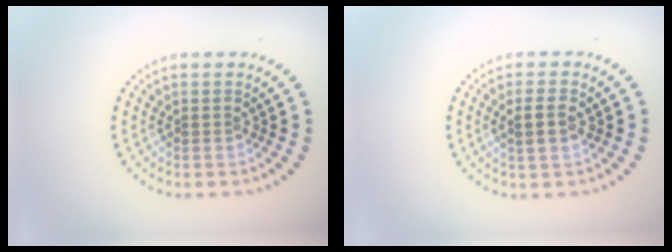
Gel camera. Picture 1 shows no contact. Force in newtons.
{"total": 1.9, "press": 1.8, "slide": 0.2}